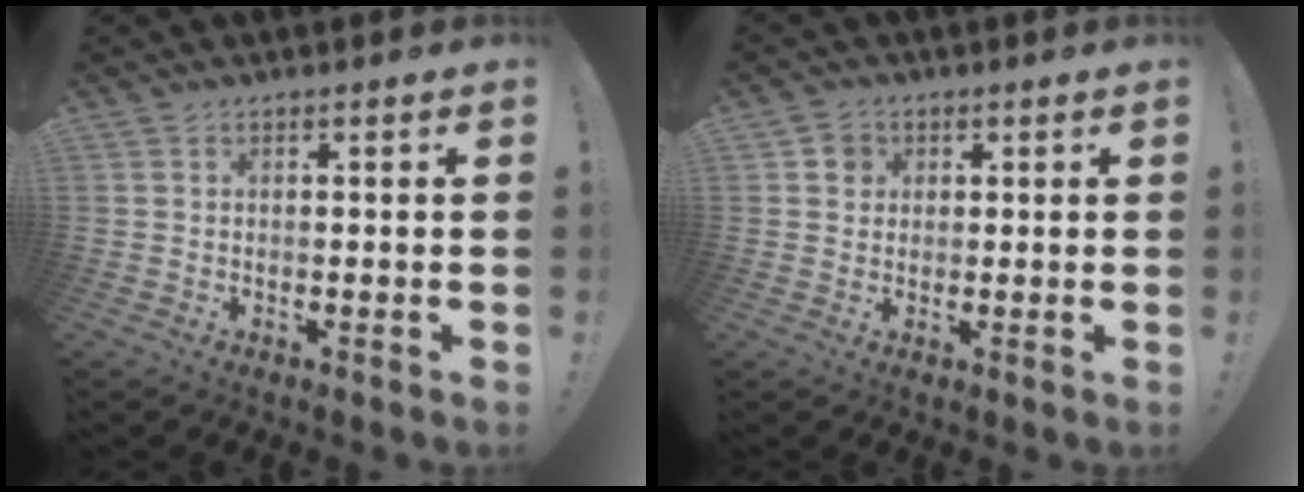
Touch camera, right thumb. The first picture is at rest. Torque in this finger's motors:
{"motor_torque": [0.31, 0.56, 0.21, 0.02, -0.02]}